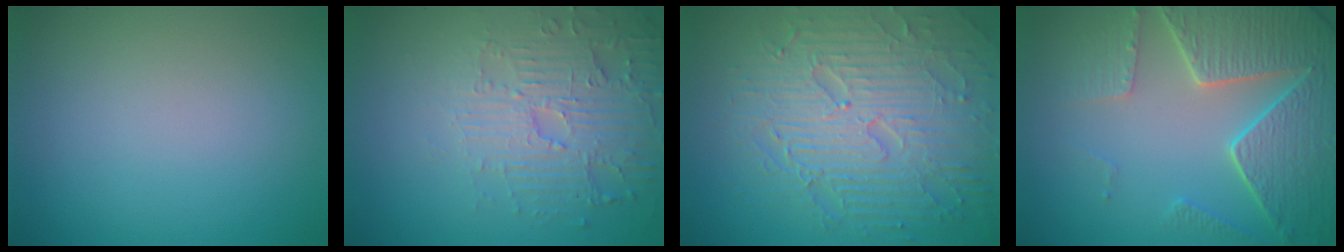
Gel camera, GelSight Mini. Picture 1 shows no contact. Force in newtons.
{"total": 5.0, "press": 3.9, "slide": 3.2}
{"total": 9.1, "press": 6.3, "slide": 6.5}
{"total": 7.0, "press": 5.6, "slide": 4.2}